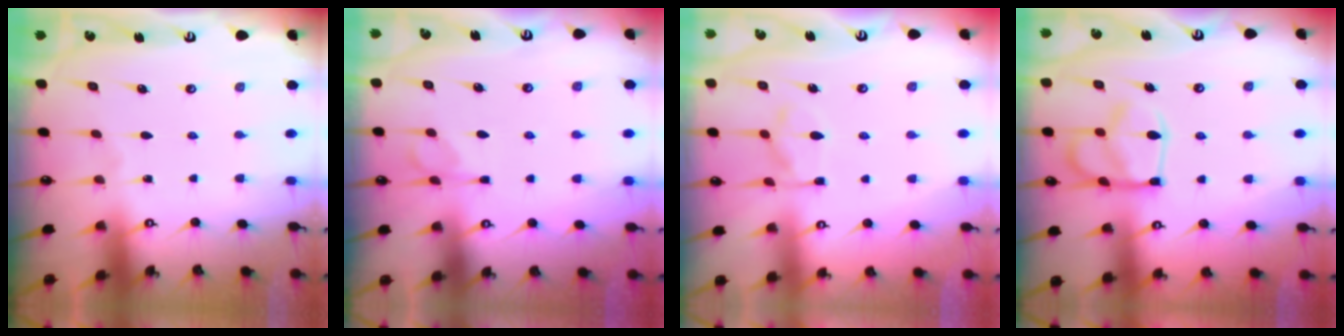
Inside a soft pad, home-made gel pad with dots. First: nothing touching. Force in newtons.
{"total": 1.7, "press": 1.5, "slide": 0.9}
{"total": 3.2, "press": 3.0, "slide": 1.1}
{"total": 13.9, "press": 13.8, "slide": 1.5}